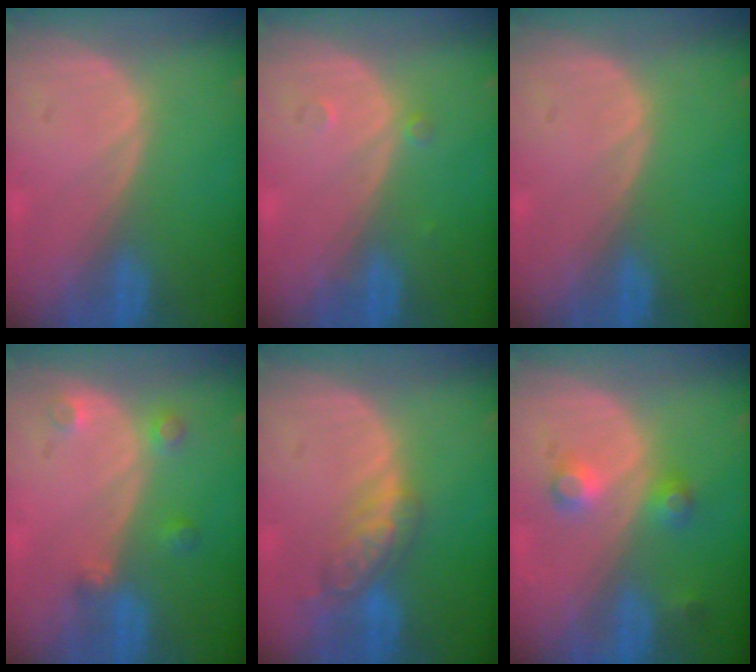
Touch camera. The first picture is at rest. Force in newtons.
{"total": 0.8, "press": 0.8, "slide": 0.1}
{"total": 0.0}
{"total": 3.0, "press": 2.8, "slide": 1.1}
{"total": 5.7, "press": 5.0, "slide": 2.6}
{"total": 3.6, "press": 3.6, "slide": 0.6}